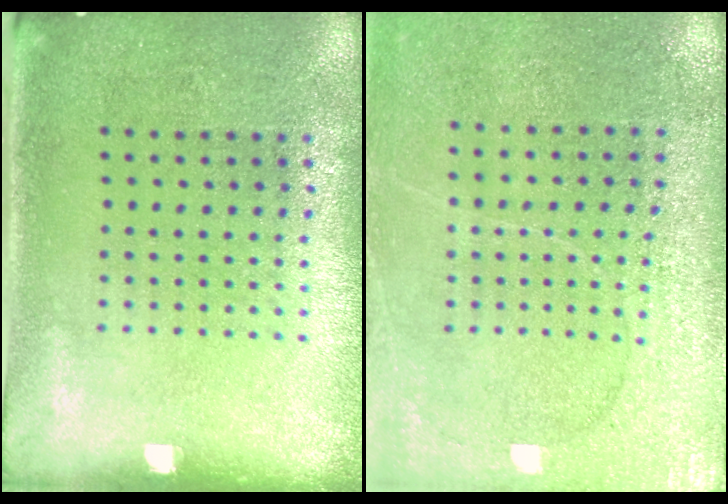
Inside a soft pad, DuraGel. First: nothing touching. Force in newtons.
{"total": 2.9, "press": 2.9, "slide": 0.4}